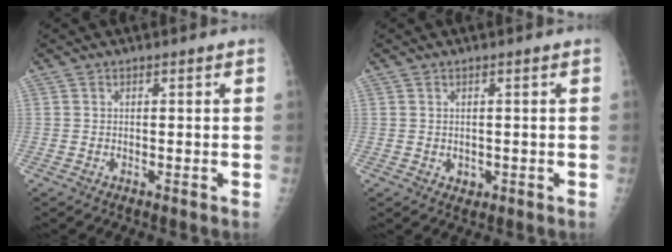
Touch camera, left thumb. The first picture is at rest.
{"total": 1.4, "force": [0.0, 1.1, 0.8], "torque": [-0.009, -0.002, 0.006]}